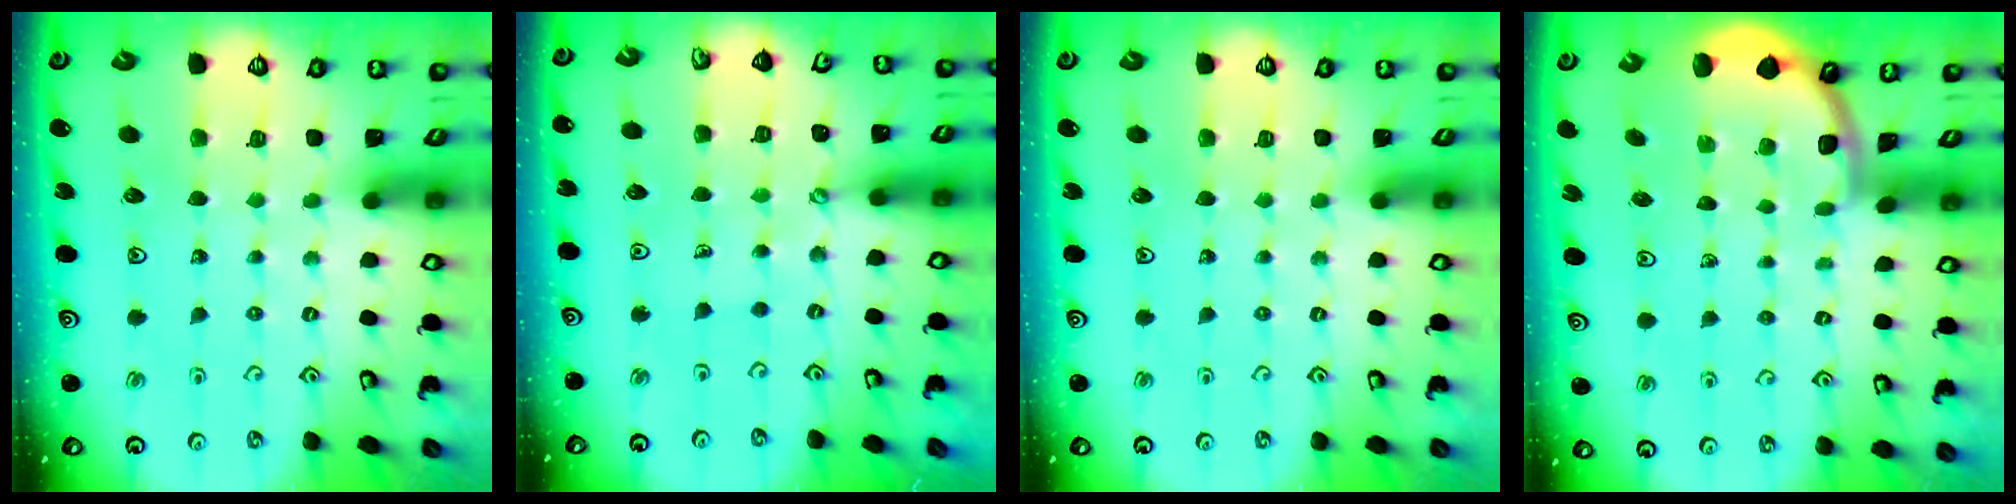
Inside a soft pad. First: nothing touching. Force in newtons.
{"total": 0.6, "press": 0.6, "slide": 0.1}
{"total": 0.0}
{"total": 1.9, "press": 1.9, "slide": 0.0}